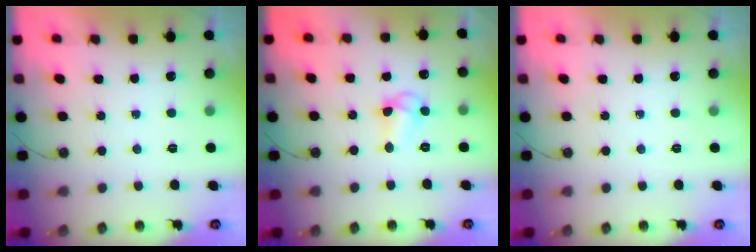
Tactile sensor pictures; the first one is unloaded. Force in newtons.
{"total": 7.8, "press": 7.8, "slide": 0.5}
{"total": 0.0}